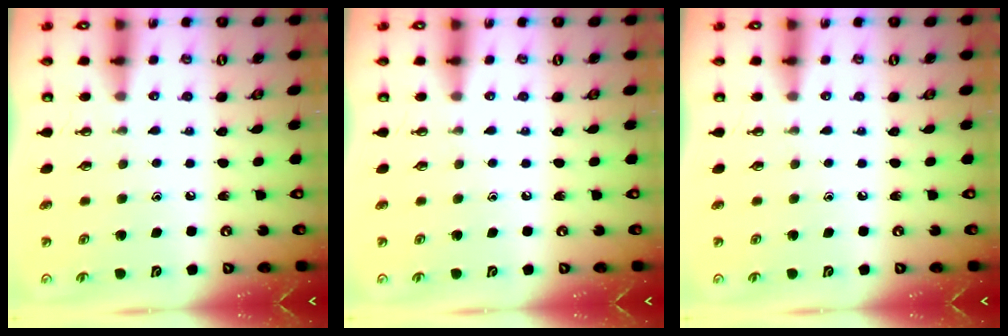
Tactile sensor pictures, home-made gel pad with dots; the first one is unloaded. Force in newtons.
{"total": 0.0}
{"total": 0.0}